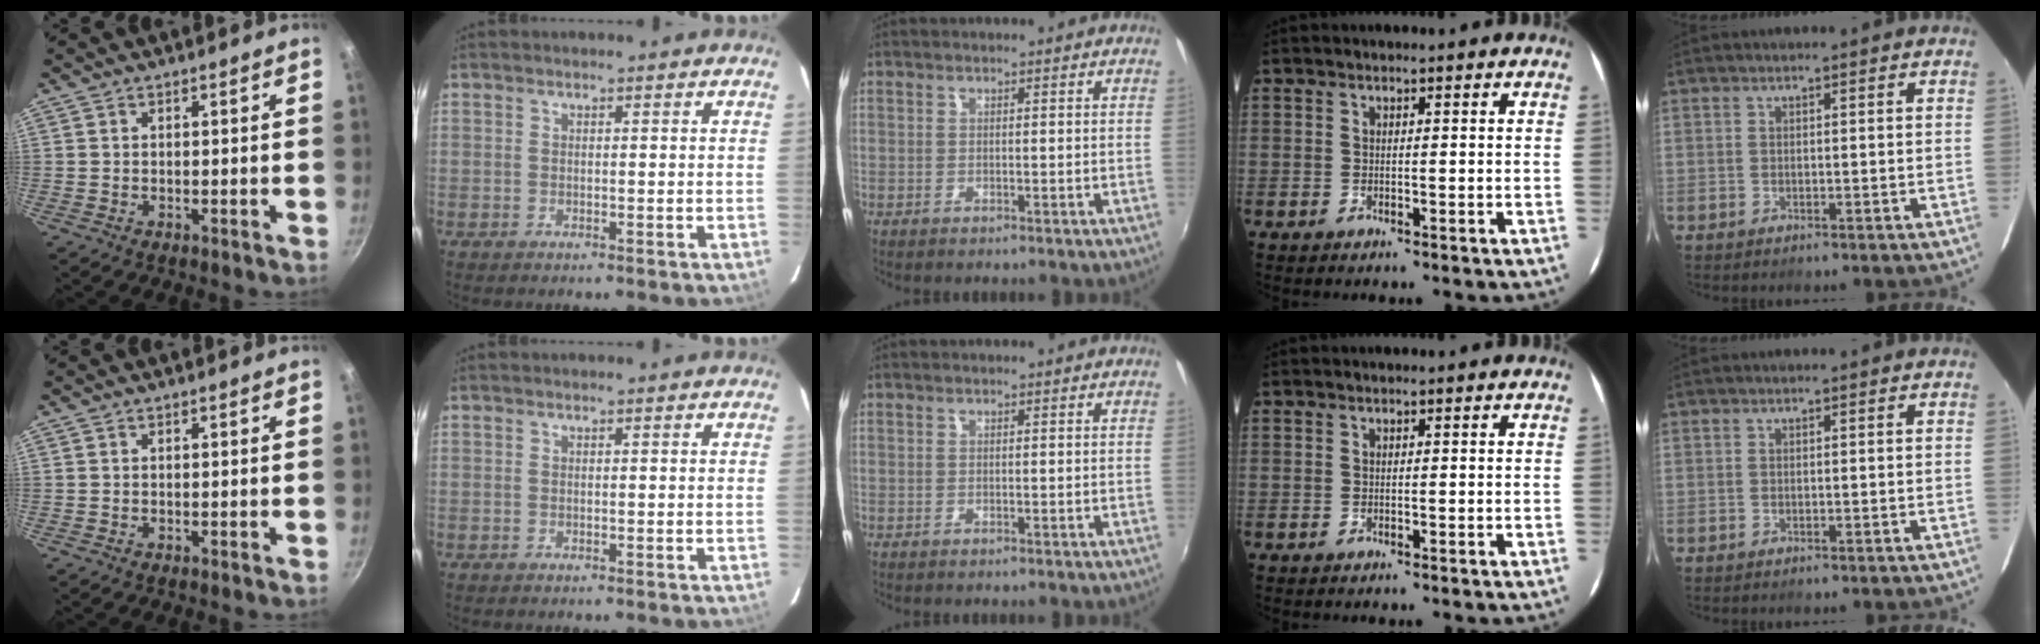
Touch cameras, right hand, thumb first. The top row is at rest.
{}